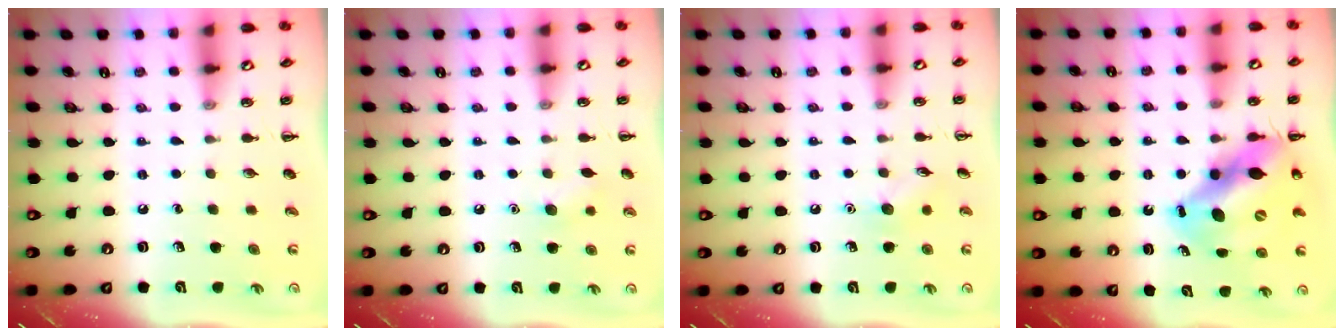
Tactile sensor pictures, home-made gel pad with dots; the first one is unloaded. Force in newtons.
{"total": 5.9, "press": 5.8, "slide": 1.4}
{"total": 6.6, "press": 6.5, "slide": 1.4}
{"total": 13.4, "press": 12.9, "slide": 3.8}